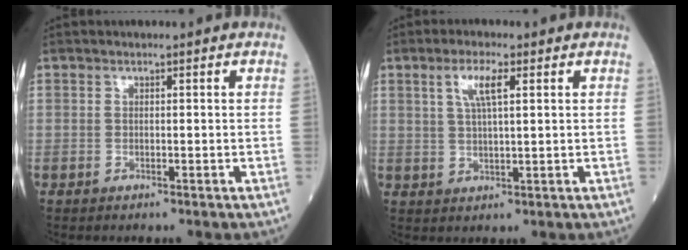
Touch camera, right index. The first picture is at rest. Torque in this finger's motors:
{"motor_torque": [0.12, 0.07, 0.08, 0.07]}